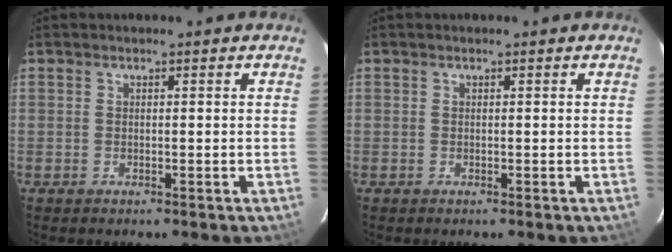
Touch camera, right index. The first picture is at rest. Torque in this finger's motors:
{"motor_torque": [-0.02, -0.02, 0.00, 0.00]}